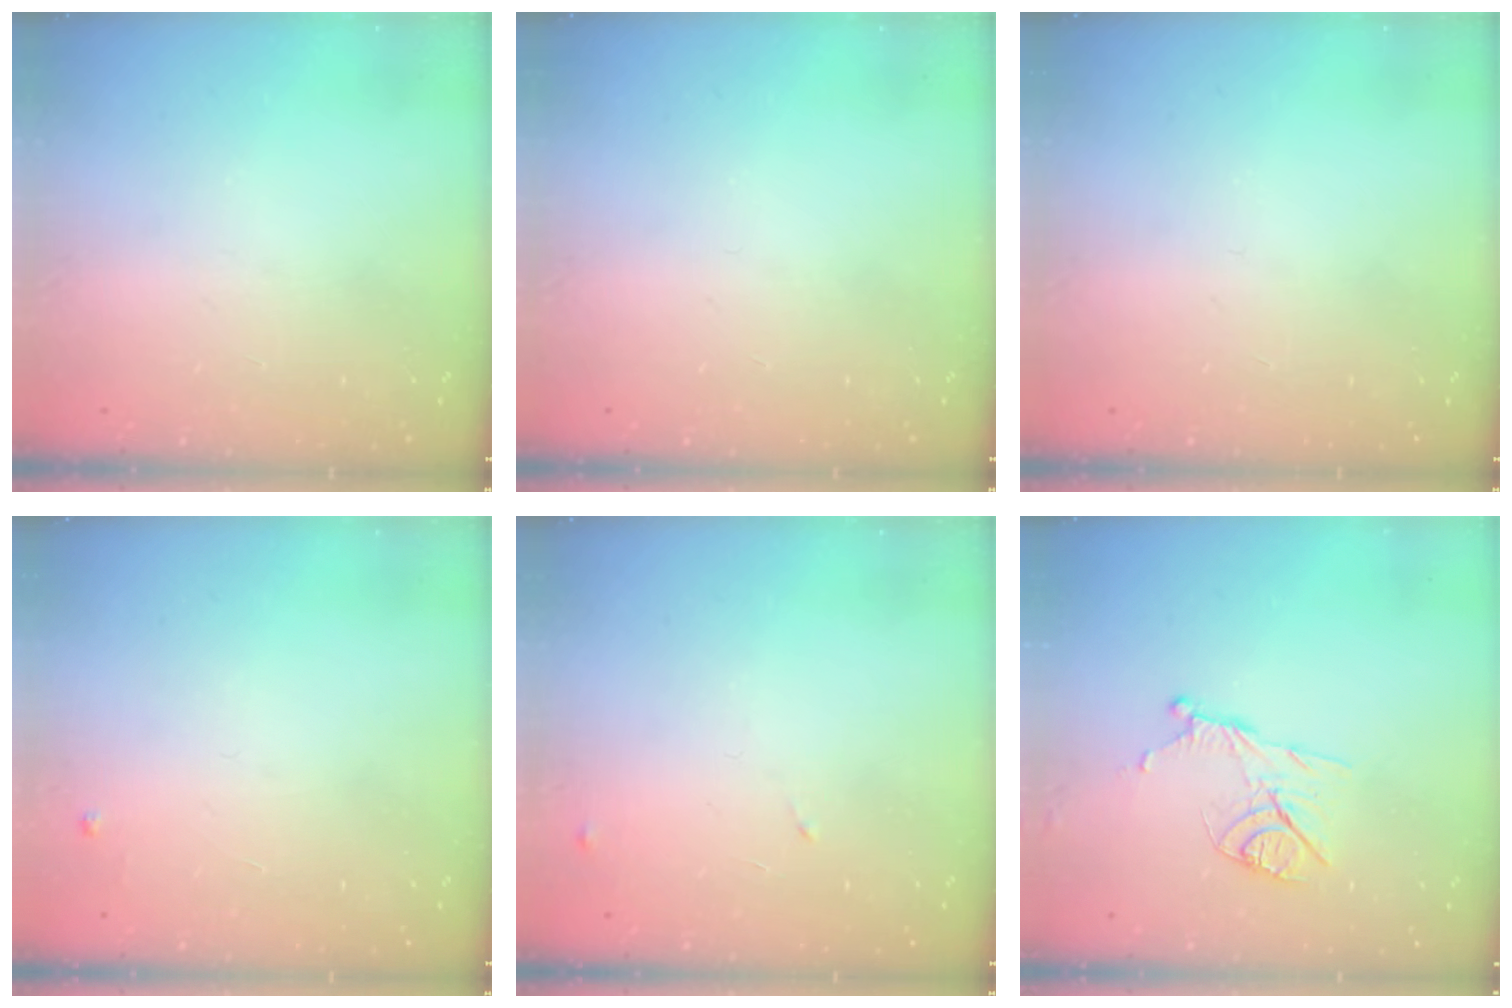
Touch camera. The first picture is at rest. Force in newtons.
{"total": 0.0}
{"total": 0.0}
{"total": 2.4, "press": 2.4, "slide": 0.4}
{"total": 8.1, "press": 8.1, "slide": 0.6}
{"total": 10.9, "press": 10.9, "slide": 0.4}